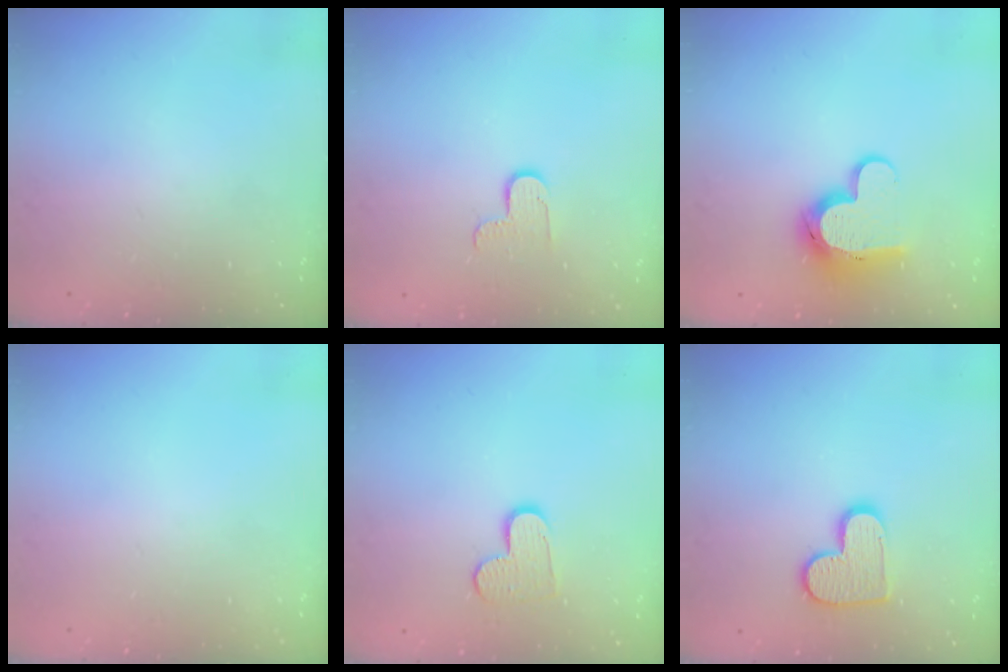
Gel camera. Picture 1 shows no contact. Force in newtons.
{"total": 5.8, "press": 5.8, "slide": 0.8}
{"total": 11.7, "press": 11.7, "slide": 0.8}
{"total": 0.0}
{"total": 9.3, "press": 9.3, "slide": 0.6}
{"total": 11.6, "press": 11.6, "slide": 0.7}